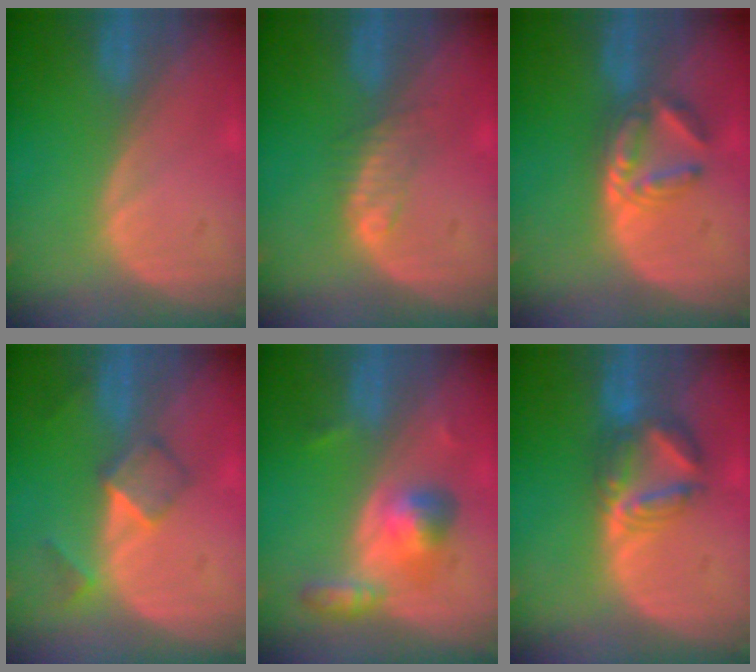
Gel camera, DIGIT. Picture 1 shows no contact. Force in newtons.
{"total": 2.3, "press": 2.3, "slide": 0.2}
{"total": 5.8, "press": 5.0, "slide": 2.8}
{"total": 5.1, "press": 4.4, "slide": 2.6}
{"total": 5.5, "press": 5.3, "slide": 1.5}
{"total": 6.4, "press": 6.3, "slide": 0.9}